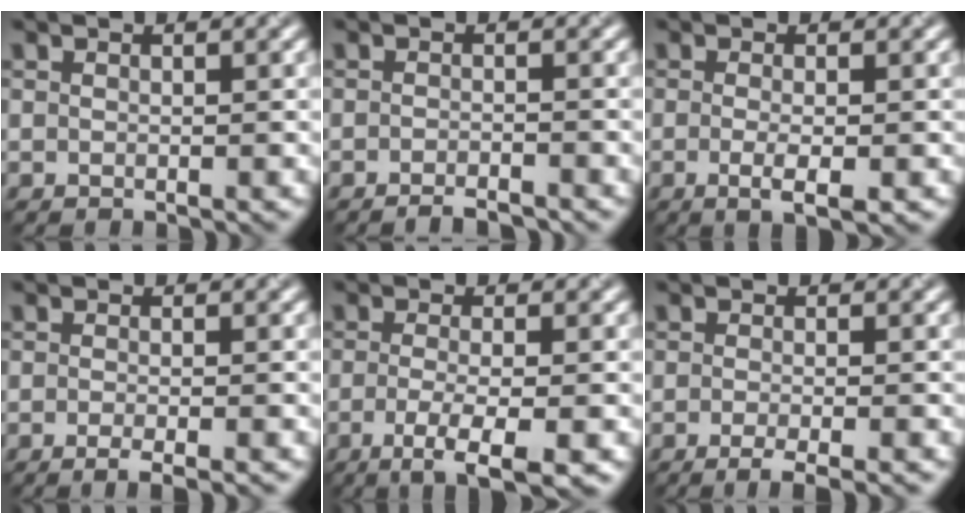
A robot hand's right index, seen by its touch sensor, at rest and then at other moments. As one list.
[{"total": 2.1, "force": [-1.8, 0.3, 1.0], "torque": [-0.007, 0.000, -0.031]}, {"total": 2.6, "force": [-0.7, 0.6, 2.4], "torque": [-0.044, -0.010, -0.011]}, {"total": 2.3, "force": [-1.2, 0.6, 1.9], "torque": [-0.020, -0.005, -0.025]}, {"total": 4.8, "force": [-2.0, 1.1, 4.2], "torque": [-0.072, -0.008, -0.041]}, {"total": 2.8, "force": [-1.6, 0.6, 2.3], "torque": [-0.029, -0.004, -0.033]}]